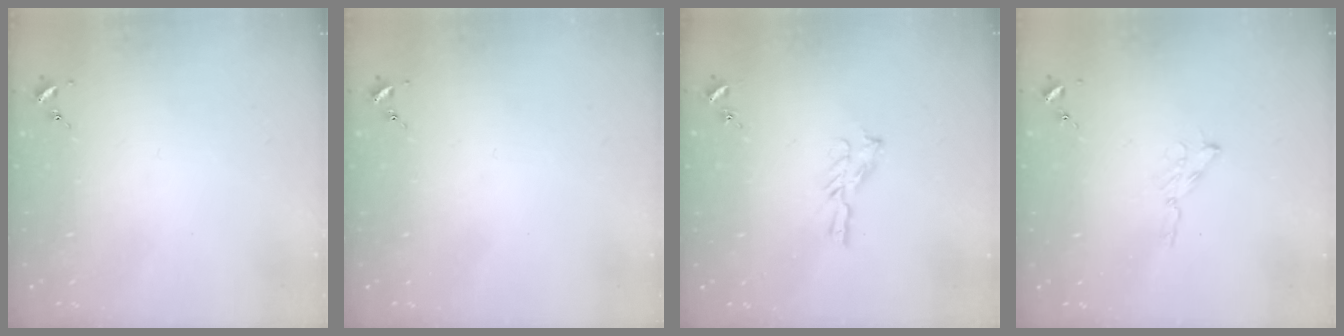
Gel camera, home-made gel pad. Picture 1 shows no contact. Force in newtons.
{"total": 0.0}
{"total": 5.1, "press": 5.1, "slide": 0.5}
{"total": 2.9, "press": 2.9, "slide": 0.3}